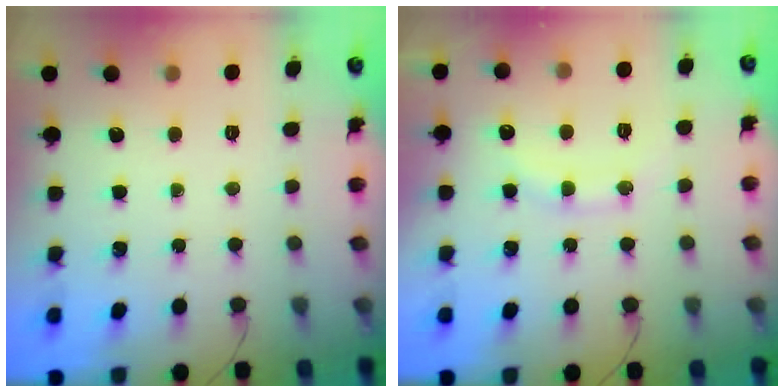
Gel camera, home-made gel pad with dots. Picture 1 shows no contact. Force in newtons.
{"total": 10.9, "press": 10.8, "slide": 0.9}